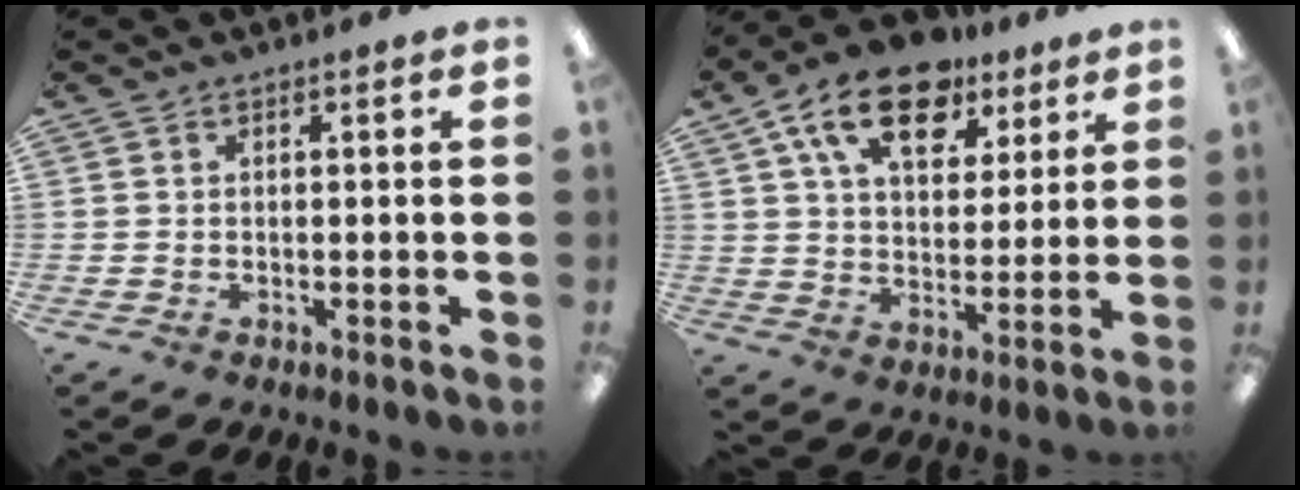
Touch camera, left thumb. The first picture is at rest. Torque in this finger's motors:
{"motor_torque": [0.31, 0.78, 1.58, -1.19, 0.42]}